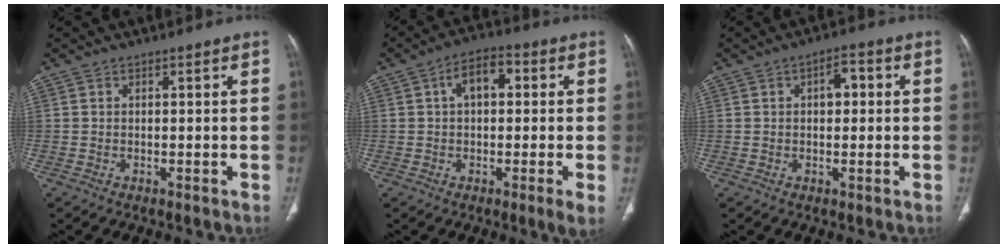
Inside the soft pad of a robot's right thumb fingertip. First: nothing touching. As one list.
[{"total": 10.0, "force": [1.5, 4.0, 9.0], "torque": [-0.130, 0.008, 0.009]}, {"total": 4.0, "force": [0.8, 2.2, 3.2], "torque": [-0.032, 0.013, 0.007]}]